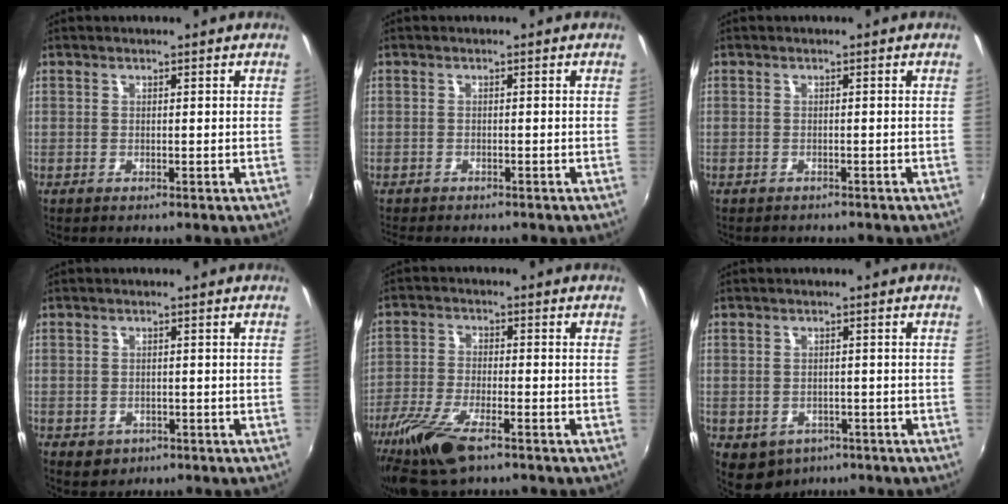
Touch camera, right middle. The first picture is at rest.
{"total": 2.6, "force": [-2.4, 0.9, 0.6], "torque": [-0.026, -0.012, -0.043]}
{"total": 1.8, "force": [-1.6, 0.6, 0.3], "torque": [-0.013, -0.010, -0.022]}
{"total": 3.1, "force": [-1.2, 2.6, 1.2], "torque": [-0.028, -0.005, -0.010]}
{"total": 7.3, "force": [-4.8, 2.2, 5.1], "torque": [-0.126, -0.021, -0.092]}
{"total": 6.3, "force": [-3.2, 4.8, 2.6], "torque": [-0.059, -0.018, -0.035]}